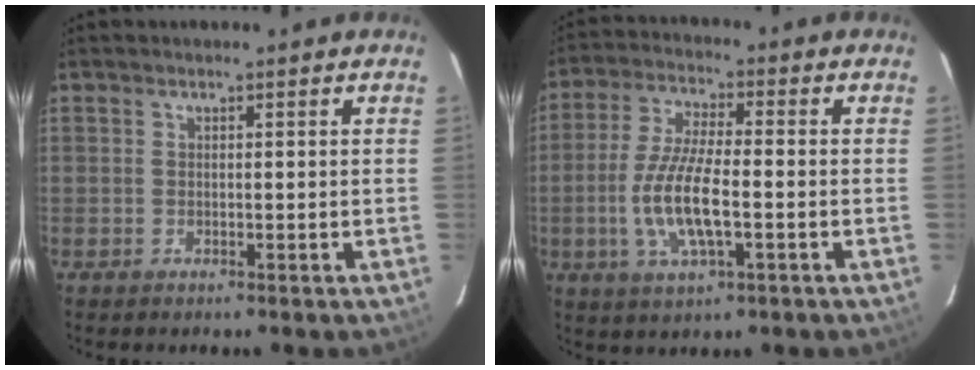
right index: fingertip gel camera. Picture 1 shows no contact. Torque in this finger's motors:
{"motor_torque": [1.00, -0.57, 0.70, 0.21]}